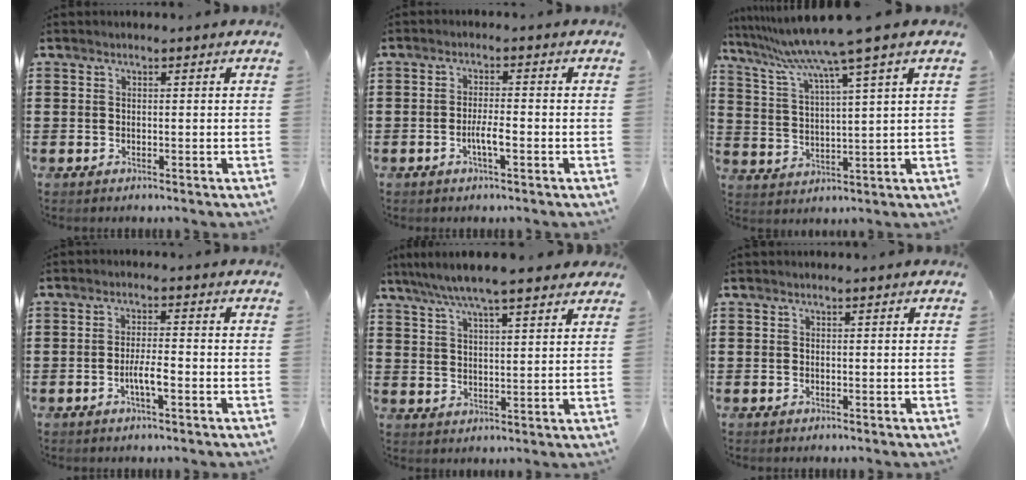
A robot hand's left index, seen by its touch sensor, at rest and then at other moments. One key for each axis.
{"total": 3.2, "fx": -1.1, "fy": 0.6, "fz": 3.0, "tx": -0.051, "ty": 0.003, "tz": -0.020}
{"total": 8.5, "fx": 6.7, "fy": -1.6, "fz": 5.0, "tx": -0.122, "ty": -0.042, "tz": 0.107}
{"total": 3.7, "fx": -1.3, "fy": 0.7, "fz": 3.4, "tx": -0.066, "ty": 0.001, "tz": -0.026}
{"total": 6.6, "fx": 5.5, "fy": 0.6, "fz": 3.5, "tx": -0.085, "ty": -0.012, "tz": 0.096}
{"total": 0.0}